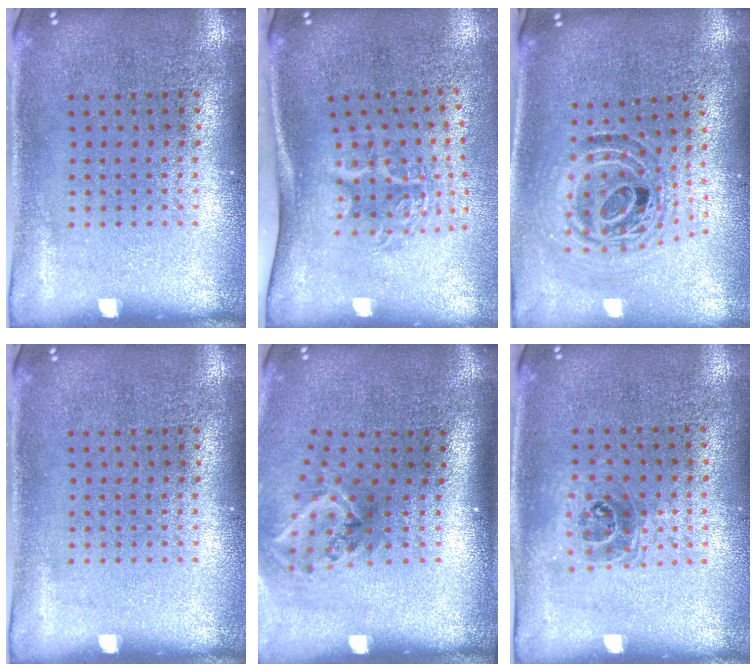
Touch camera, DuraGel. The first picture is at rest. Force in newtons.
{"total": 1.9, "press": 1.2, "slide": 1.4}
{"total": 1.2, "press": 1.1, "slide": 0.5}
{"total": 0.0}
{"total": 2.0, "press": 1.3, "slide": 1.5}
{"total": 1.0, "press": 0.9, "slide": 0.5}